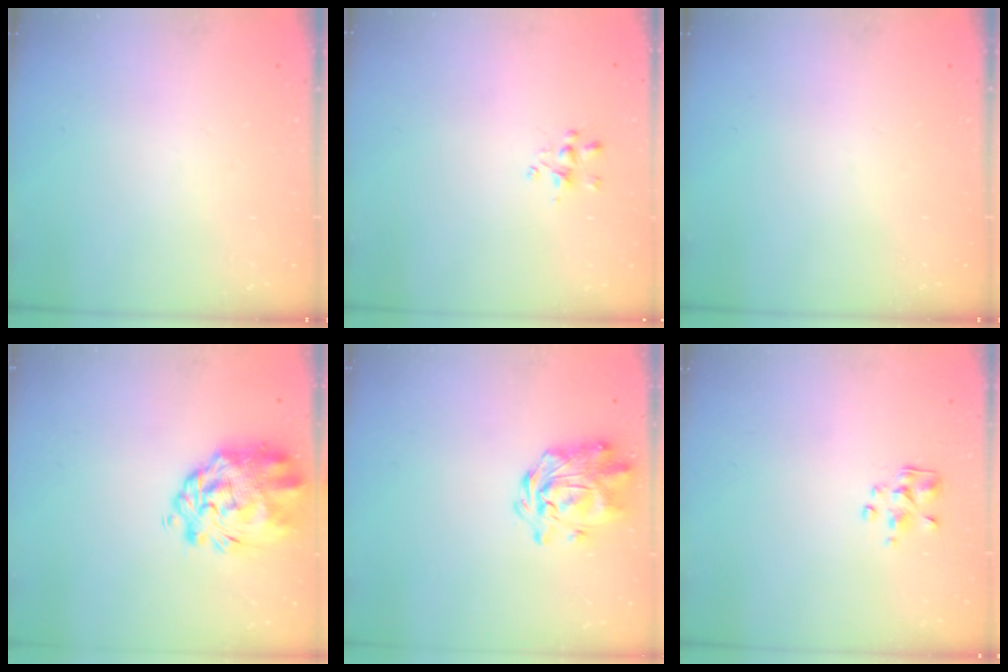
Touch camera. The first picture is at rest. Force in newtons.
{"total": 1.2, "press": 1.1, "slide": 0.5}
{"total": 0.0}
{"total": 5.3, "press": 4.7, "slide": 2.3}
{"total": 2.9, "press": 2.6, "slide": 1.3}
{"total": 2.5, "press": 2.4, "slide": 0.7}